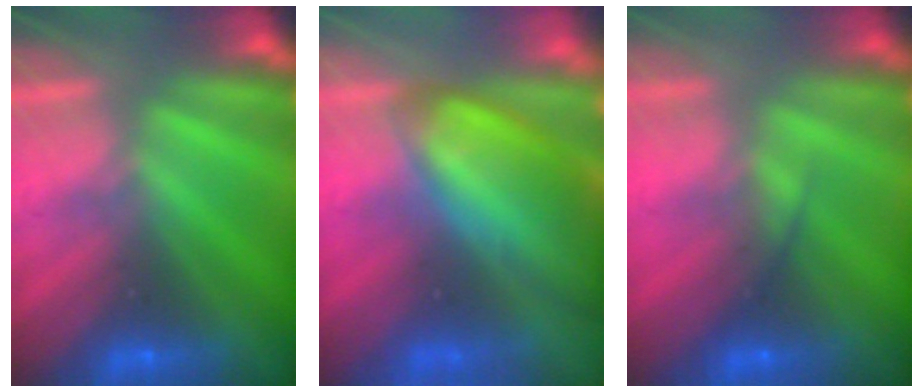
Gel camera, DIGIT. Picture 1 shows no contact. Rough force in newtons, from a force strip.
{"total": 7.7}
{"total": 2.3}